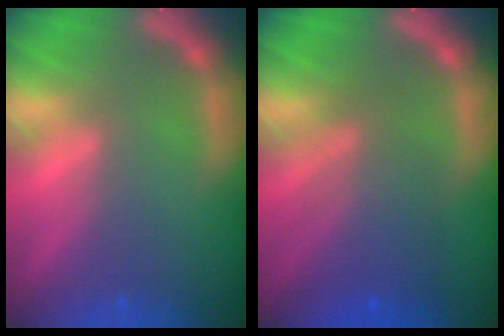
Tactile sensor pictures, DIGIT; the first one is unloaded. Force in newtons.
{"total": 6.0}